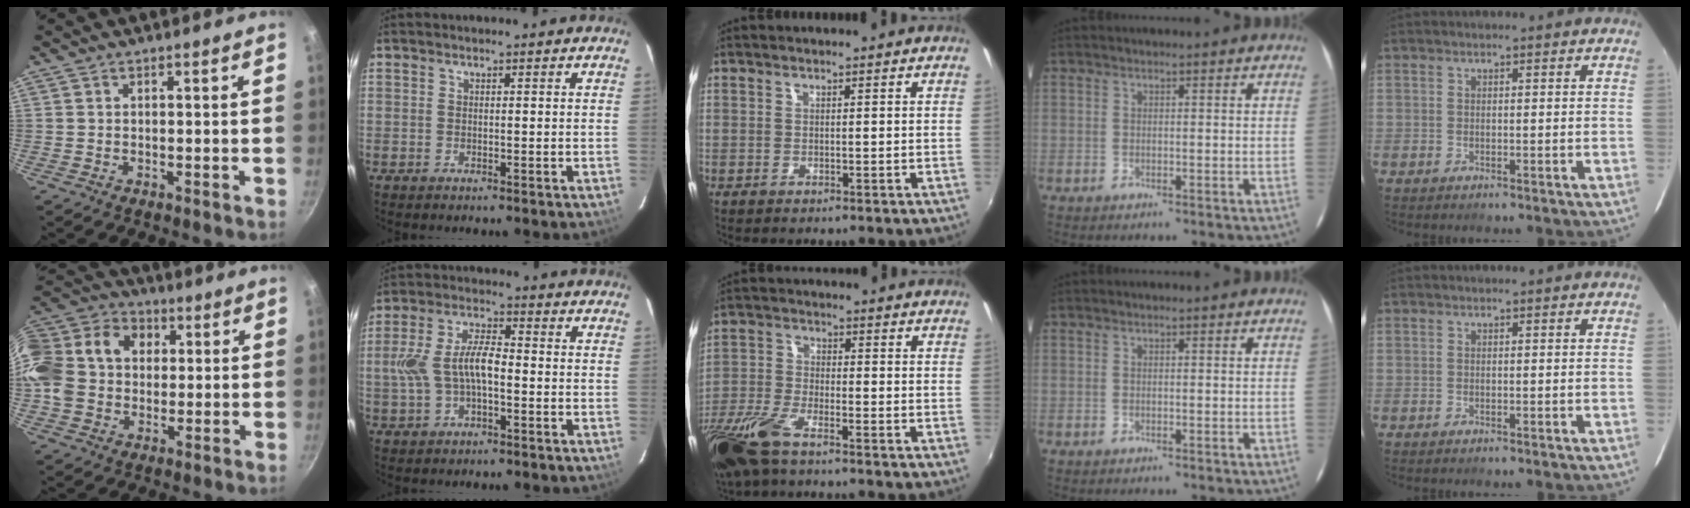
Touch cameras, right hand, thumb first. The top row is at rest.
{"thumb": {"total": 18.2, "force": [1.9, 14.7, 10.5], "torque": [-0.196, 0.043, 0.020]}, "index": {"total": 9.0, "force": [-1.6, 4.1, 7.9], "torque": [-0.165, 0.014, -0.024]}, "middle": {"total": 11.8, "force": [-8.2, 3.6, 7.7], "torque": [-0.184, -0.031, -0.169]}}